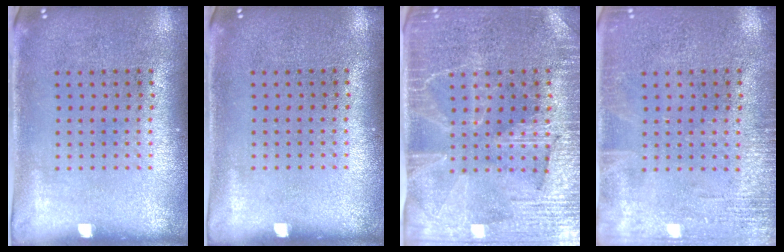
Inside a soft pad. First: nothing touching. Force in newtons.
{"total": 0.0}
{"total": 4.0, "press": 3.6, "slide": 1.6}
{"total": 2.2, "press": 2.2, "slide": 0.3}